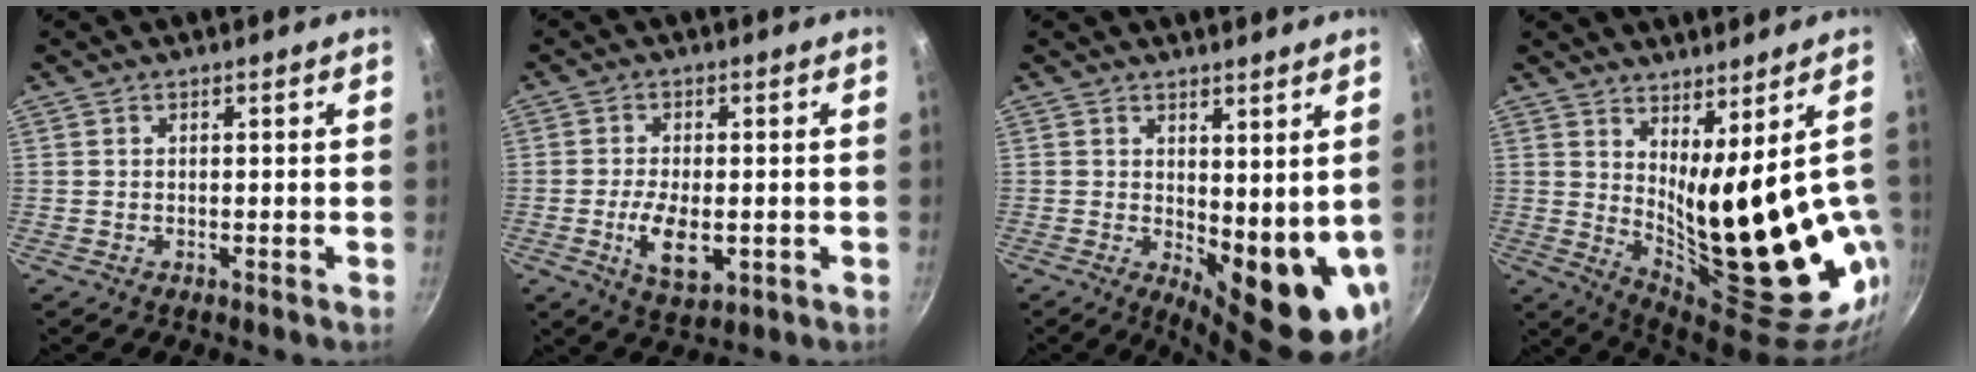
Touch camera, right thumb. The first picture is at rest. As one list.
[{"total": 7.4, "force": [-1.6, 3.7, 6.3], "torque": [-0.108, -0.006, -0.022]}, {"total": 13.2, "force": [-0.8, 5.3, 12.1], "torque": [-0.147, -0.031, 0.008]}, {"total": 23.8, "force": [-1.4, 7.7, 22.5], "torque": [-0.249, -0.046, 0.012]}]